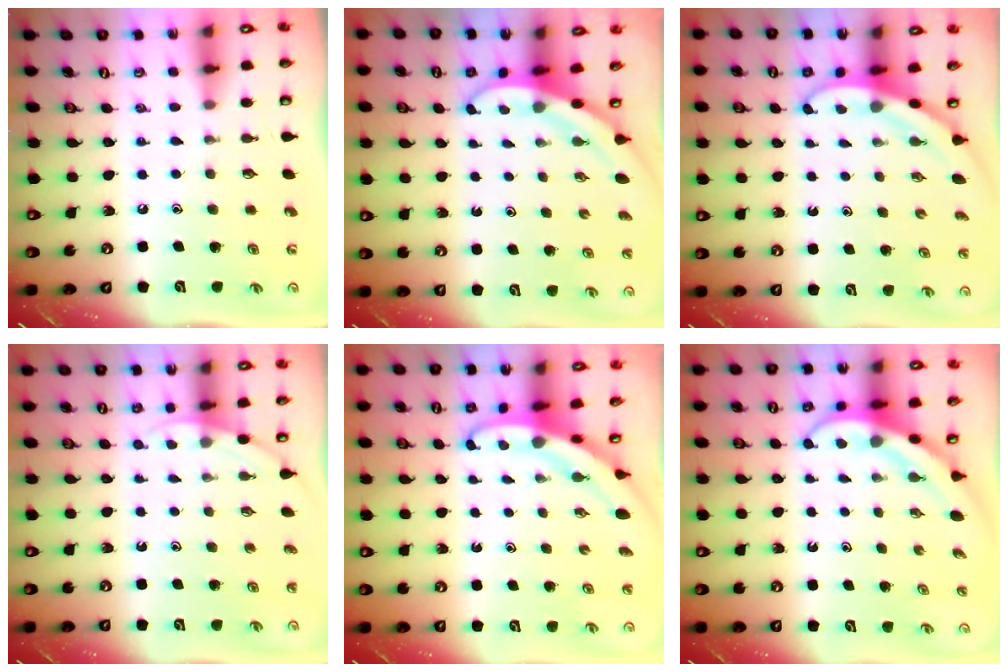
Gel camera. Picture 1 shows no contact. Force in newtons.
{"total": 3.6, "press": 3.6, "slide": 0.1}
{"total": 3.4, "press": 3.4, "slide": 0.1}
{"total": 2.5, "press": 2.5, "slide": 0.1}
{"total": 5.1, "press": 5.1, "slide": 0.2}
{"total": 4.0, "press": 4.0, "slide": 0.4}